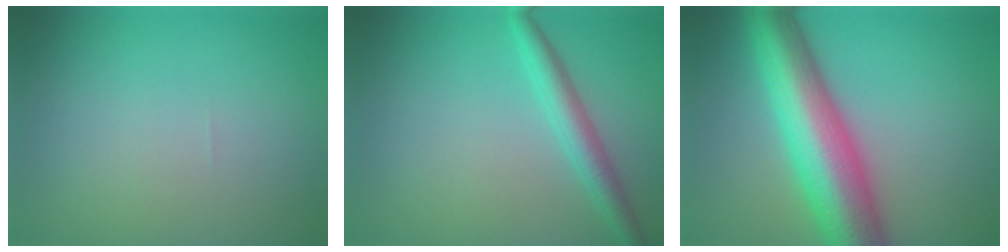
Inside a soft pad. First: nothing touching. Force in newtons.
{"total": 2.7, "press": 2.7, "slide": 0.1}
{"total": 11.2, "press": 11.2, "slide": 0.2}